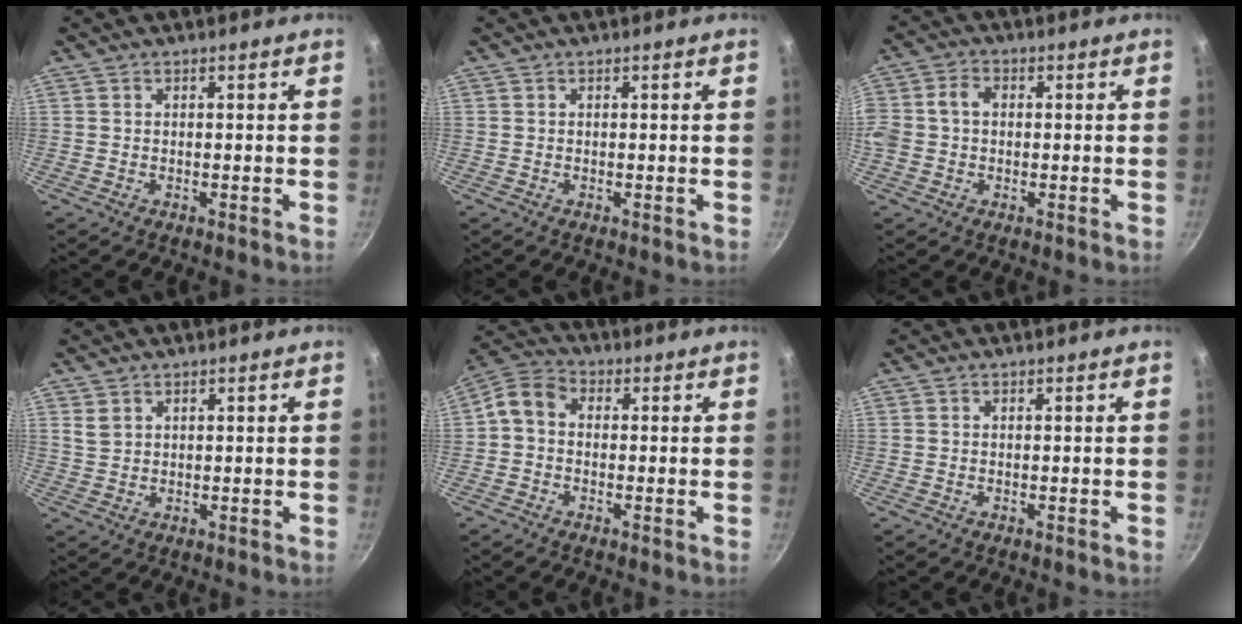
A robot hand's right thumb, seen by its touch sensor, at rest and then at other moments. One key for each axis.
{"total": 0.0}
{"total": 6.3, "fx": 0.2, "fy": 4.9, "fz": 4.0, "tx": -0.080, "ty": 0.018, "tz": -0.011}
{"total": 2.3, "fx": 1.3, "fy": 1.7, "fz": 1.0, "tx": -0.012, "ty": 0.001, "tz": 0.029}
{"total": 5.6, "fx": -0.8, "fy": 4.3, "fz": 3.5, "tx": -0.069, "ty": 0.028, "tz": -0.034}
{"total": 0.0}